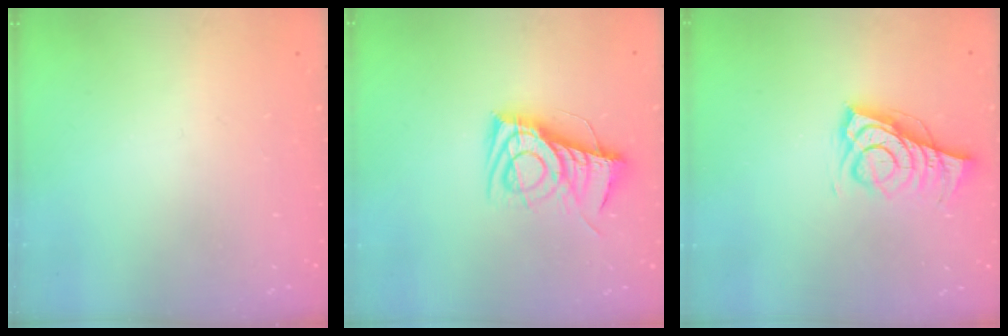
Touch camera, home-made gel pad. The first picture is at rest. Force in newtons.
{"total": 14.5, "press": 14.5, "slide": 0.4}
{"total": 8.7, "press": 8.4, "slide": 2.4}